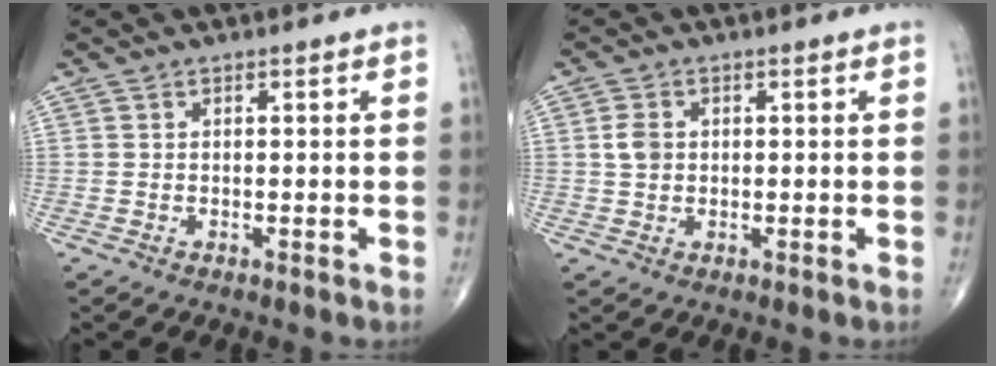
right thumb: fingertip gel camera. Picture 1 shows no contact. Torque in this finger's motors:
{"motor_torque": [-0.28, 0.25, 0.39, 0.14, 0.09]}